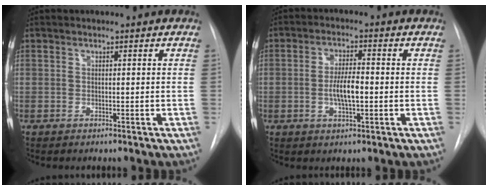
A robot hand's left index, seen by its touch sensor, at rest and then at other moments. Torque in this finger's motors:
{"motor_torque": [0.95, -0.05, 0.38, 0.05]}